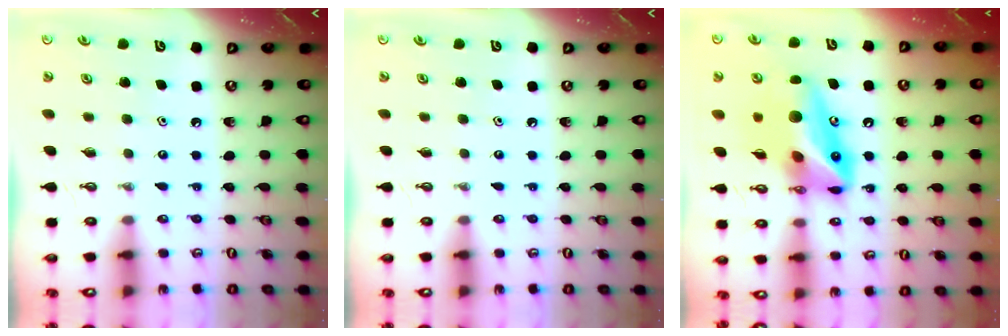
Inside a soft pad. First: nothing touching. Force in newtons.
{"total": 0.0}
{"total": 14.4, "press": 14.2, "slide": 2.3}